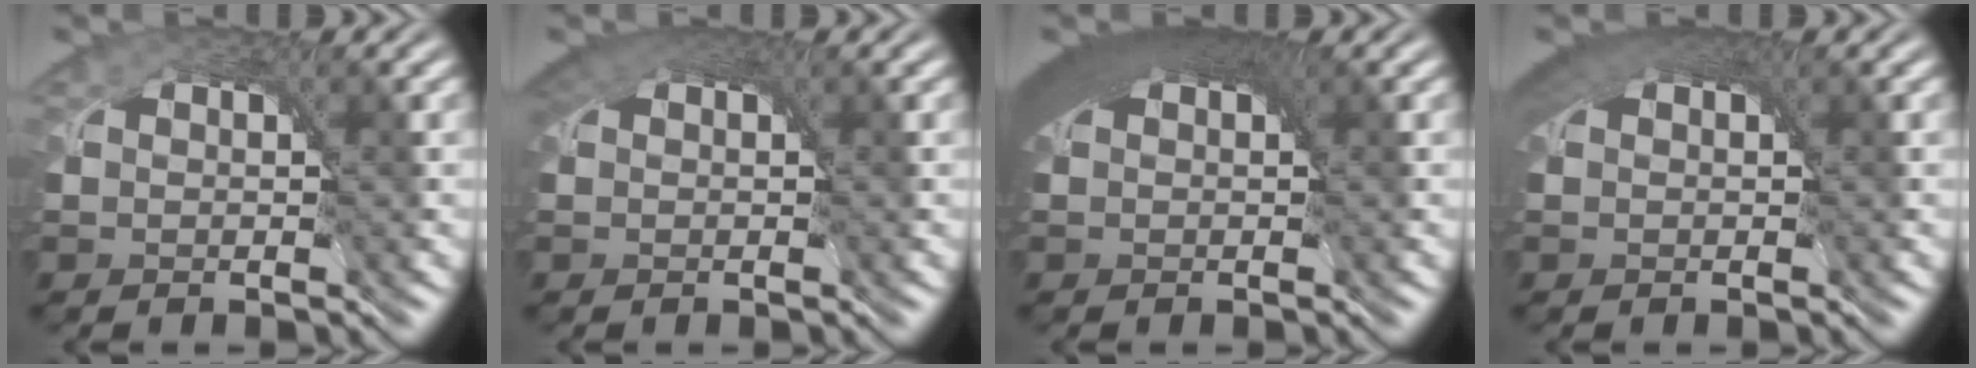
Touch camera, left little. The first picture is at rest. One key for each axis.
{"total": 4.1, "fx": 2.1, "fy": 2.4, "fz": 2.6, "tx": -0.050, "ty": 0.009, "tz": 0.024}
{"total": 8.3, "fx": 3.1, "fy": 4.1, "fz": 6.4, "tx": -0.102, "ty": 0.020, "tz": 0.032}
{"total": 5.8, "fx": 3.0, "fy": 2.9, "fz": 4.0, "tx": -0.075, "ty": 0.015, "tz": 0.035}